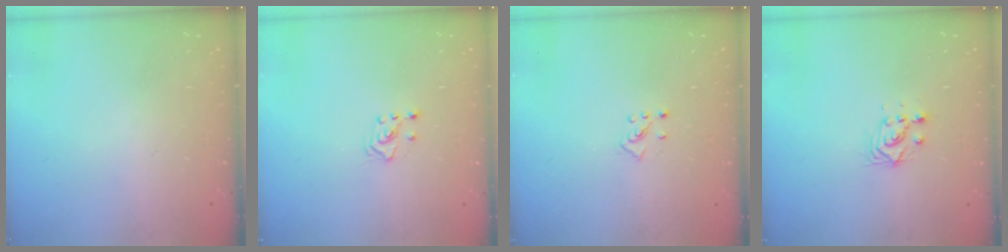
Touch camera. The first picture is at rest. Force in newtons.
{"total": 2.0, "press": 1.8, "slide": 0.9}
{"total": 2.7, "press": 2.6, "slide": 0.9}
{"total": 3.7, "press": 3.7, "slide": 0.2}